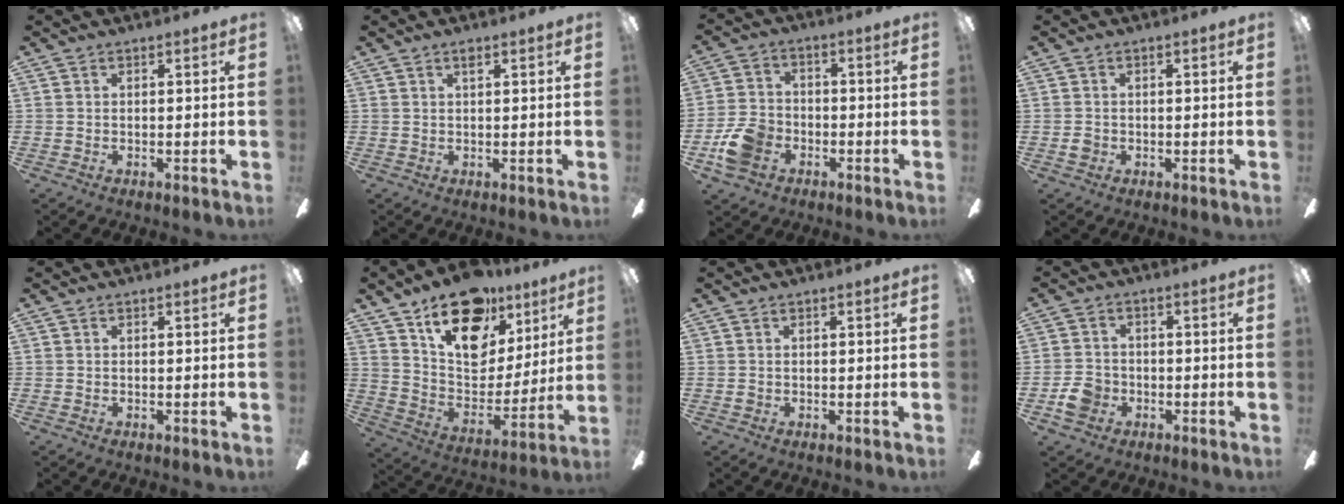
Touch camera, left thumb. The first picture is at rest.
{"total": 1.1, "force": [0.7, 0.4, 0.7], "torque": [-0.016, 0.002, 0.012]}
{"total": 9.8, "force": [-4.1, 7.4, 4.9], "torque": [-0.105, 0.027, -0.074]}
{"total": 1.6, "force": [-0.4, 1.4, 0.5], "torque": [-0.009, 0.006, -0.010]}
{"total": 0.0}
{"total": 21.3, "force": [13.5, 12.4, 10.9], "torque": [-0.163, -0.075, 0.240]}
{"total": 0.6, "force": [-0.1, 0.6, 0.2], "torque": [-0.003, 0.005, -0.005]}
{"total": 5.9, "force": [-2.4, 4.8, 2.3], "torque": [-0.048, 0.011, -0.045]}